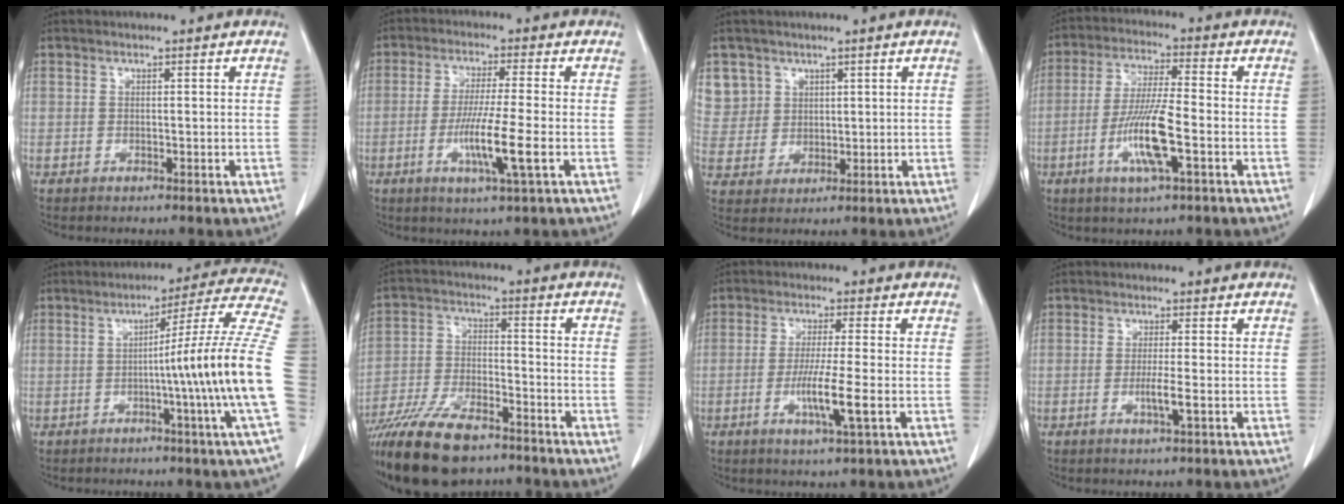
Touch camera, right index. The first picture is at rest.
{"total": 8.5, "force": [-2.3, -0.5, 8.2], "torque": [-0.156, -0.017, -0.042]}
{"total": 7.0, "force": [3.8, 5.8, -0.2], "torque": [0.009, 0.010, 0.086]}
{"total": 10.3, "force": [-3.2, 0.9, 9.7], "torque": [-0.193, -0.010, -0.061]}
{"total": 17.4, "force": [-3.1, -3.5, 16.8], "torque": [-0.219, -0.006, -0.058]}
{"total": 16.0, "force": [-12.1, 5.0, 9.1], "torque": [-0.189, -0.026, -0.214]}
{"total": 6.8, "force": [-1.8, -0.4, 6.5], "torque": [-0.122, -0.015, -0.032]}
{"total": 2.8, "force": [-0.7, -0.2, 2.7], "torque": [-0.052, -0.004, -0.011]}